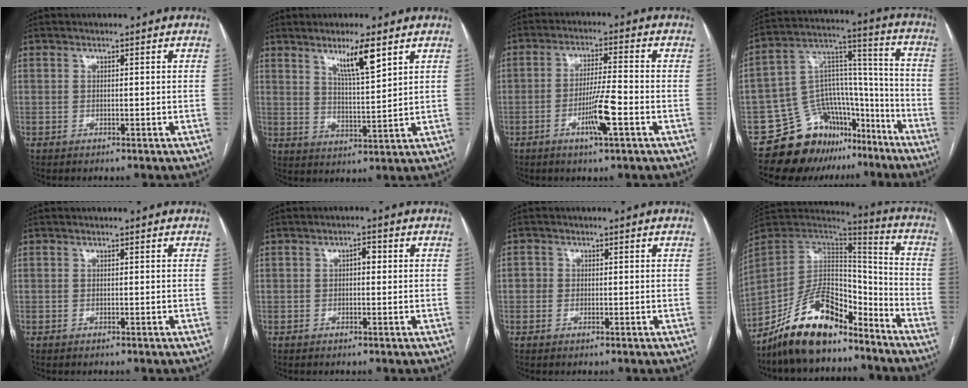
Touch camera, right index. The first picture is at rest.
{"total": 7.1, "force": [4.4, 0.4, 5.5], "torque": [-0.098, -0.008, 0.079]}
{"total": 6.8, "force": [-2.7, -0.1, 6.3], "torque": [-0.121, -0.007, -0.050]}
{"total": 15.8, "force": [-11.6, 9.5, 4.8], "torque": [-0.063, 0.094, -0.186]}
{"total": 0.0}
{"total": 1.8, "force": [0.2, 0.9, 1.5], "torque": [-0.021, 0.010, 0.001]}
{"total": 1.3, "force": [-0.2, 1.2, 0.4], "torque": [-0.001, 0.005, -0.005]}
{"total": 15.9, "force": [-12.0, 6.5, 8.2], "torque": [-0.141, 0.033, -0.214]}